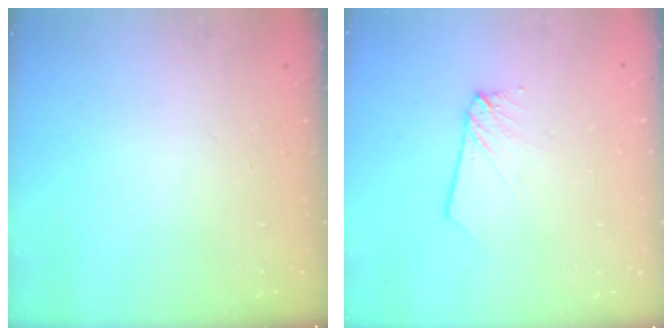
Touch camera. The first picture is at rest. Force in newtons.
{"total": 2.6, "press": 2.6, "slide": 0.3}